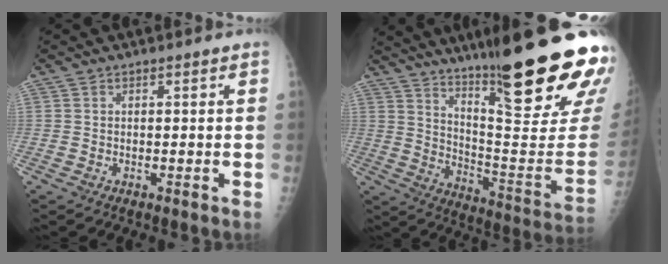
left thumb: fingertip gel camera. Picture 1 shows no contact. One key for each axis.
{"total": 30.1, "fx": 18.3, "fy": 4.6, "fz": 23.4, "tx": -0.275, "ty": -0.081, "tz": 0.277}